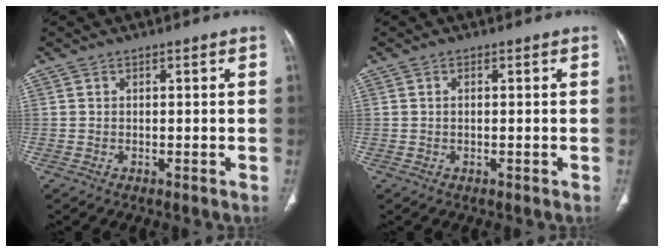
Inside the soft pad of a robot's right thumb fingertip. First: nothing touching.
{"total": 0.5, "force": [0.0, 0.1, 0.5], "torque": [-0.013, 0.000, -0.001]}